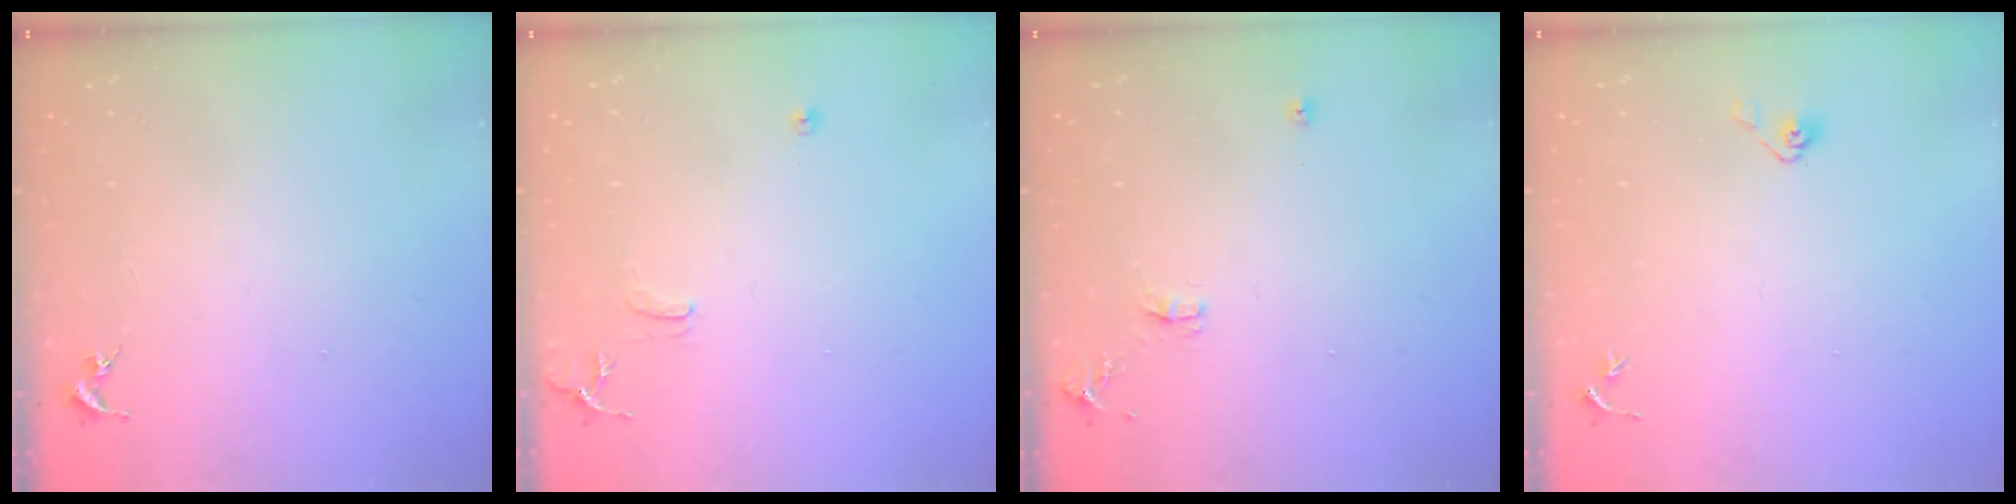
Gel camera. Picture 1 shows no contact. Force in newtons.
{"total": 7.2, "press": 7.2, "slide": 0.8}
{"total": 6.9, "press": 6.9, "slide": 0.9}
{"total": 4.0, "press": 3.6, "slide": 1.8}